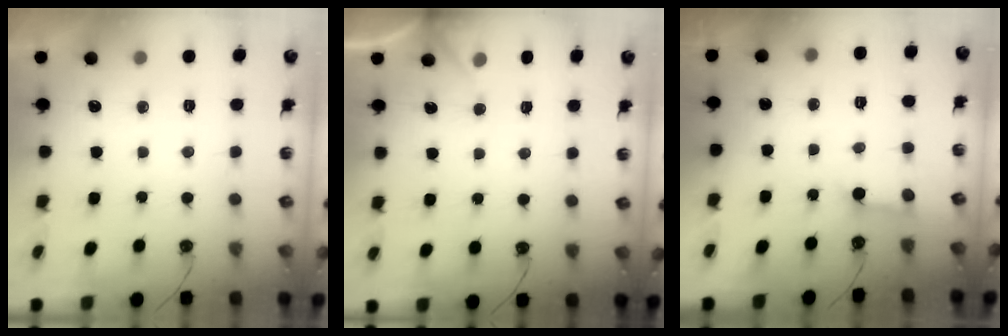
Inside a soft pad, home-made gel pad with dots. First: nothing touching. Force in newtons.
{"total": 4.0, "press": 4.0, "slide": 0.3}
{"total": 2.8, "press": 2.7, "slide": 0.3}